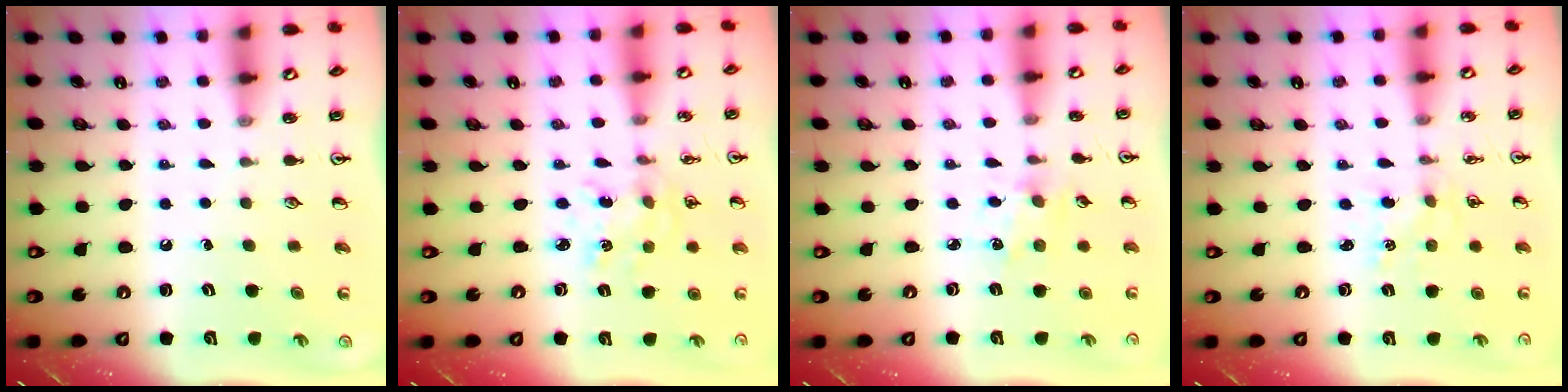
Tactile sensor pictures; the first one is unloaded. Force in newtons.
{"total": 2.1, "press": 2.1, "slide": 0.1}
{"total": 1.9, "press": 1.9, "slide": 0.0}
{"total": 1.6, "press": 1.5, "slide": 0.2}